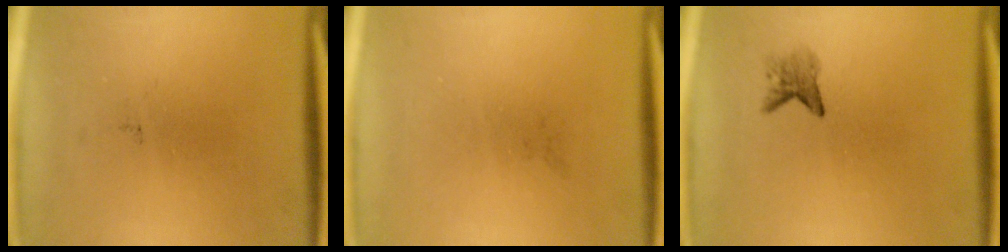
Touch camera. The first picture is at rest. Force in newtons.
{"total": 0.0}
{"total": 1.8}